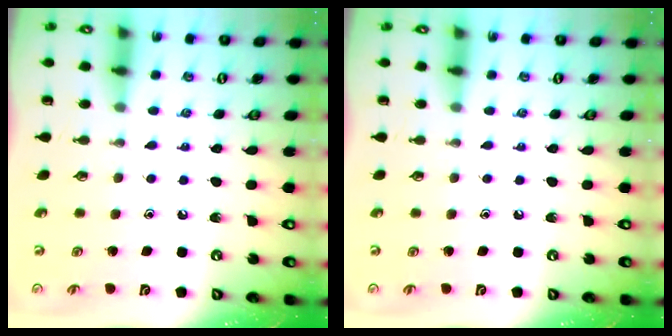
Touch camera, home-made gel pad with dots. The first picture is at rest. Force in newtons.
{"total": 0.0}